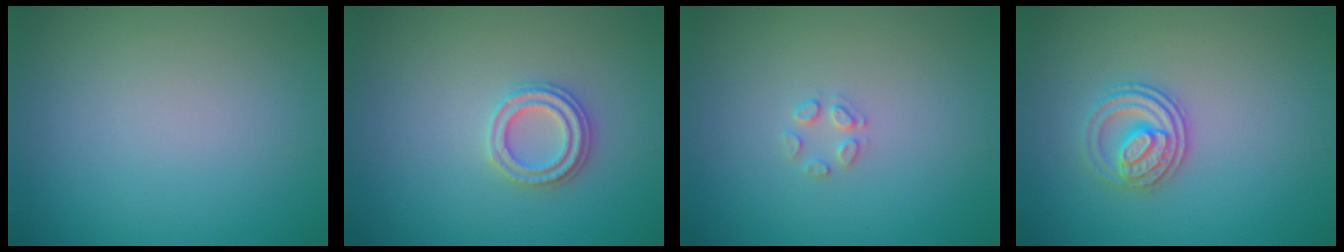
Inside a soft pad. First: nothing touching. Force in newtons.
{"total": 2.4, "press": 2.3, "slide": 0.6}
{"total": 1.2, "press": 1.2, "slide": 0.1}
{"total": 2.8, "press": 2.6, "slide": 1.1}